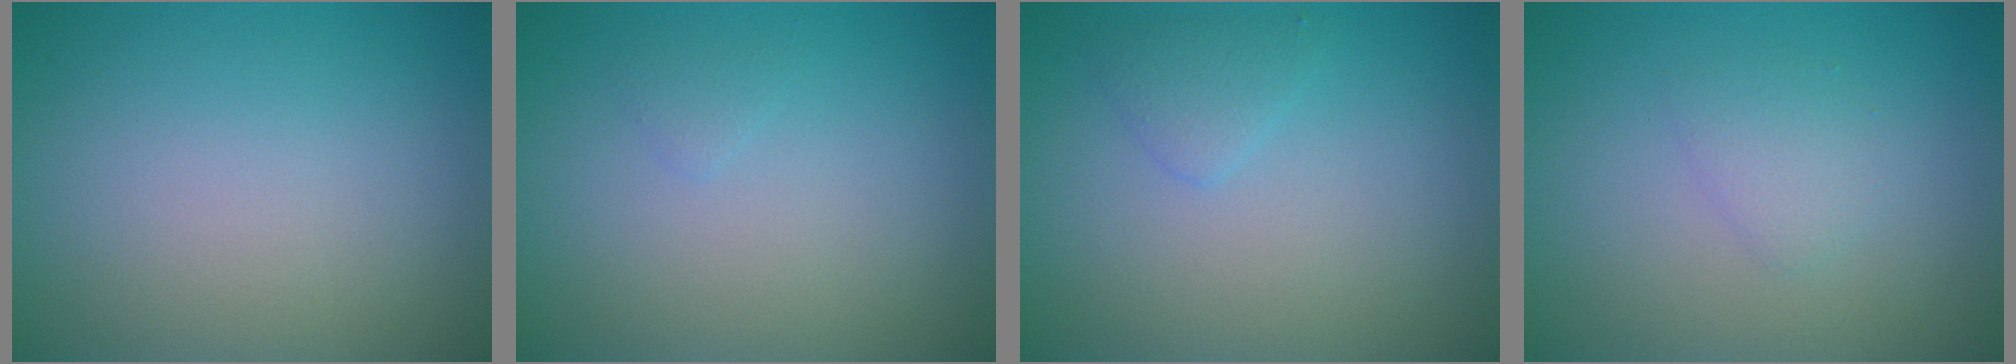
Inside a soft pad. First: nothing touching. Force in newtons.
{"total": 0.5, "press": 0.5, "slide": 0.1}
{"total": 1.3, "press": 1.3, "slide": 0.1}
{"total": 1.4, "press": 1.4, "slide": 0.0}